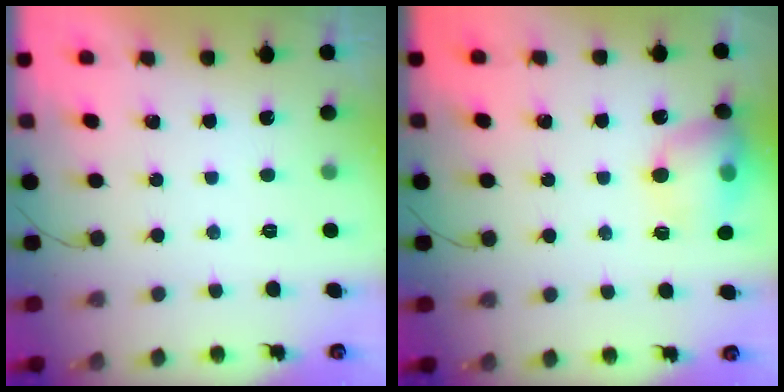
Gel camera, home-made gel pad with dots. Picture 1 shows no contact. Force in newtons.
{"total": 13.0, "press": 12.9, "slide": 2.0}